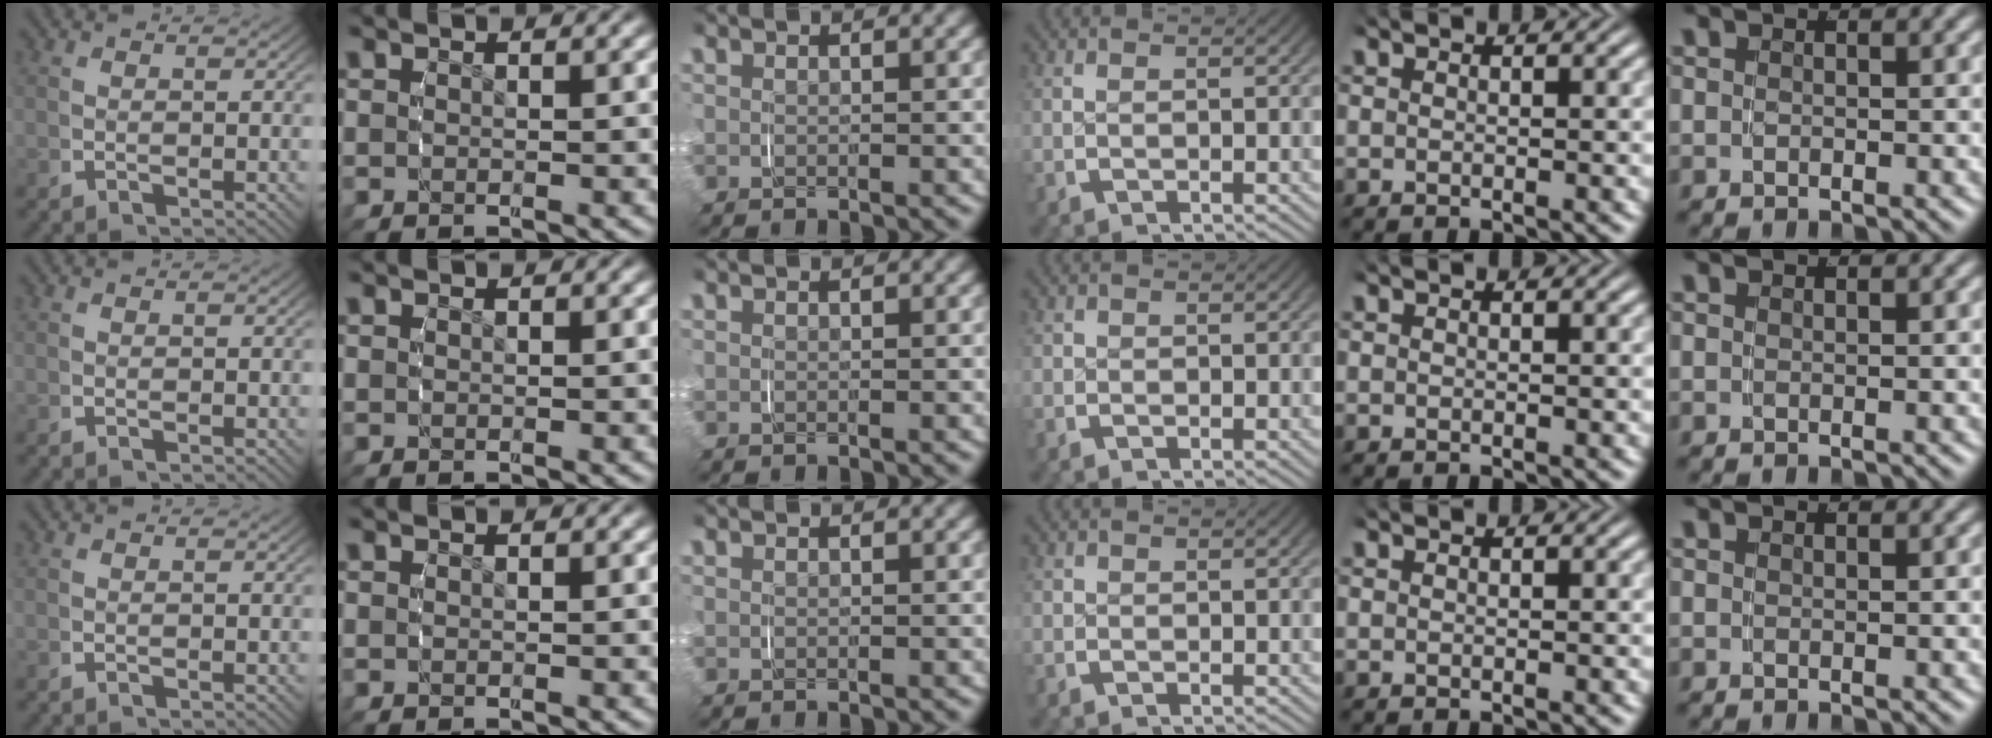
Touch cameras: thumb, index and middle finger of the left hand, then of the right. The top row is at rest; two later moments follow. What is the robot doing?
{"motion": "grasp_and_lifting", "object": "ribbon"}